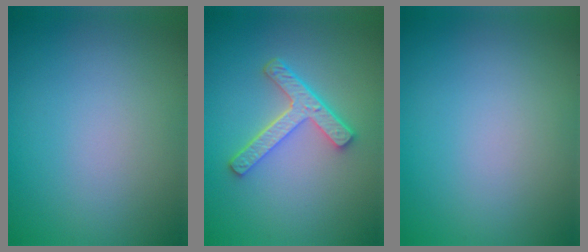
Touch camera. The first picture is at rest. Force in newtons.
{"total": 4.5, "press": 3.3, "slide": 3.1}
{"total": 0.0}